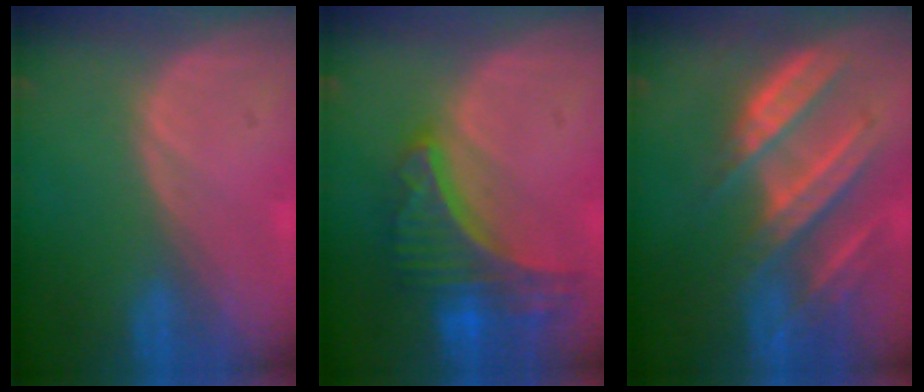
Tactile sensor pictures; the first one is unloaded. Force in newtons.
{"total": 8.9, "press": 7.8, "slide": 4.3}
{"total": 9.4, "press": 8.3, "slide": 4.4}